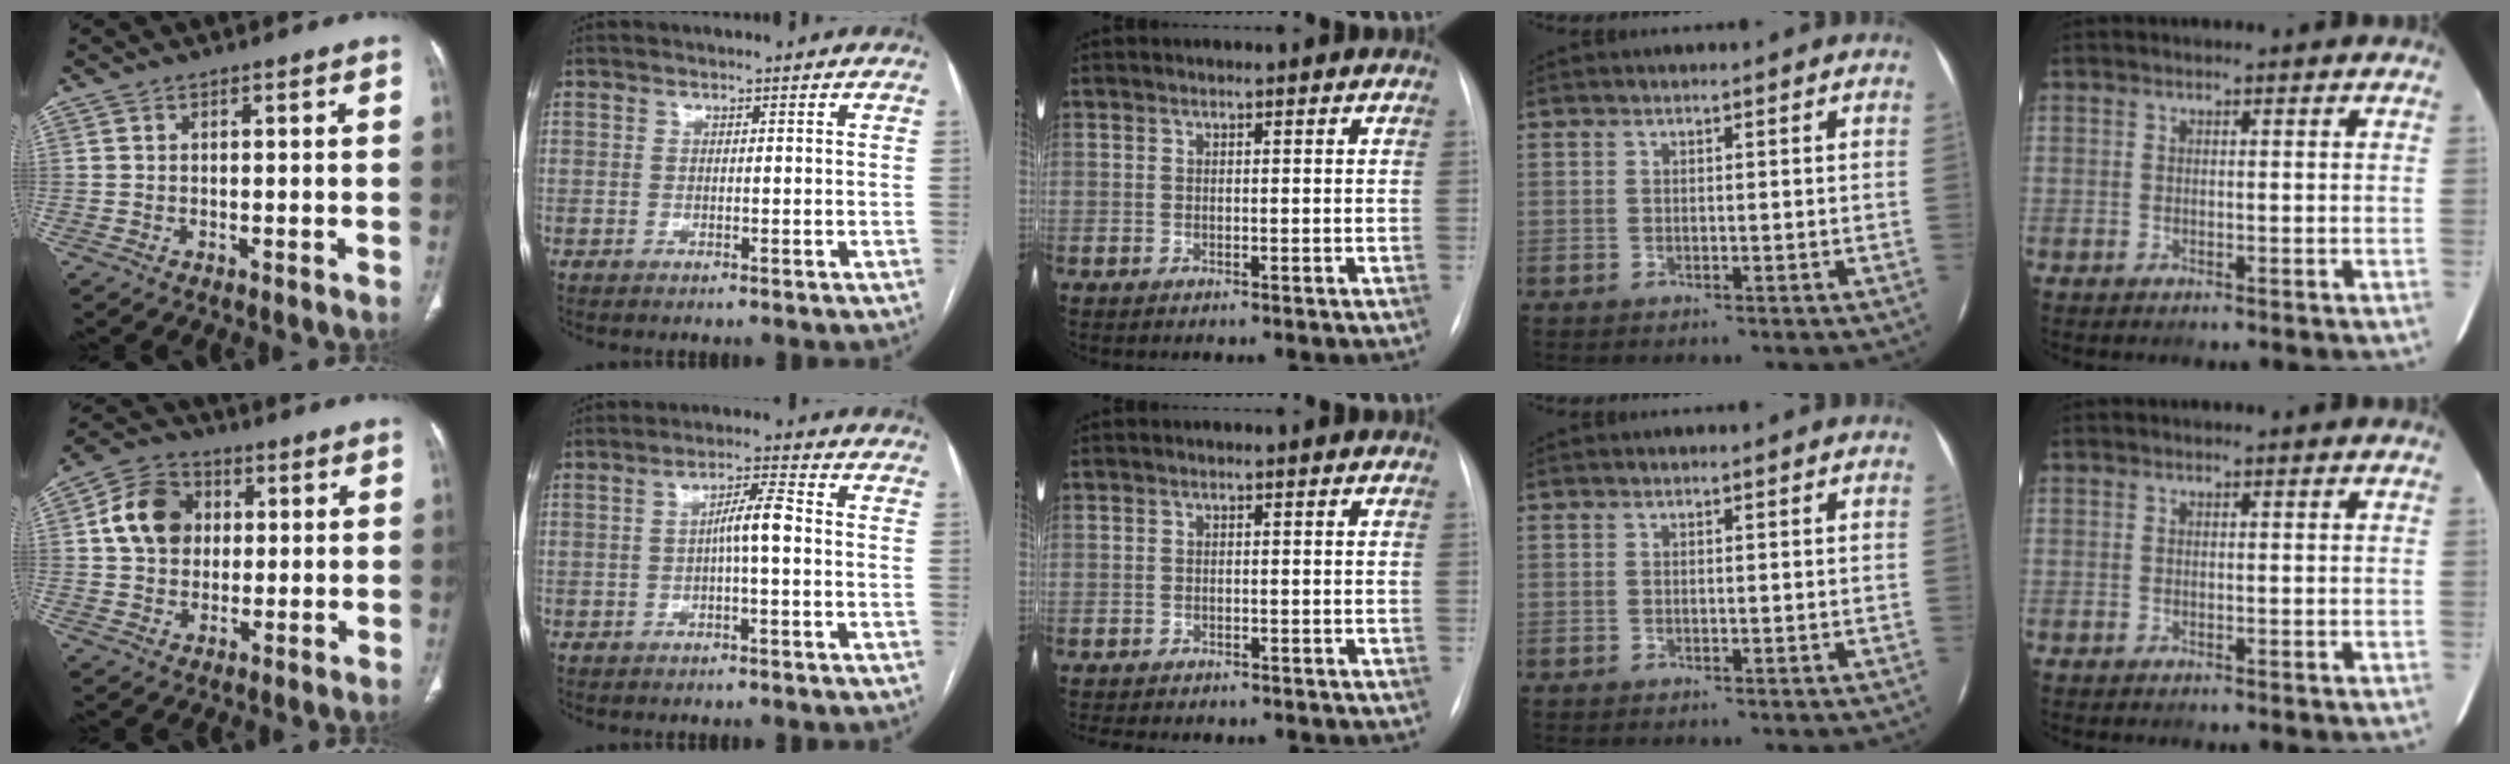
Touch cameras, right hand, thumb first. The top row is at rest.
{"thumb": {"total": 11.2, "force": [1.8, 9.1, 6.2], "torque": [-0.091, 0.010, 0.023]}, "index": {"total": 4.6, "force": [-0.4, 0.4, 4.6], "torque": [-0.077, 0.012, -0.005]}, "middle": {"total": 8.6, "force": [-7.5, 3.0, 3.1], "torque": [-0.046, 0.003, -0.091]}}